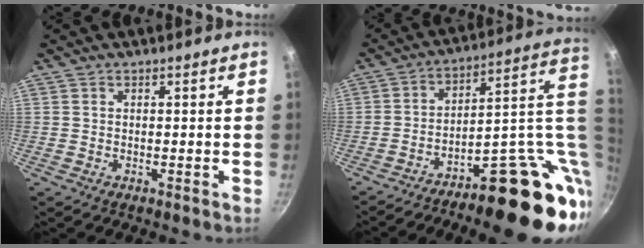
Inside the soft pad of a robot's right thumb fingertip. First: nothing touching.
{"total": 24.0, "force": [-4.9, 10.5, 21.1], "torque": [-0.243, 0.035, -0.057]}